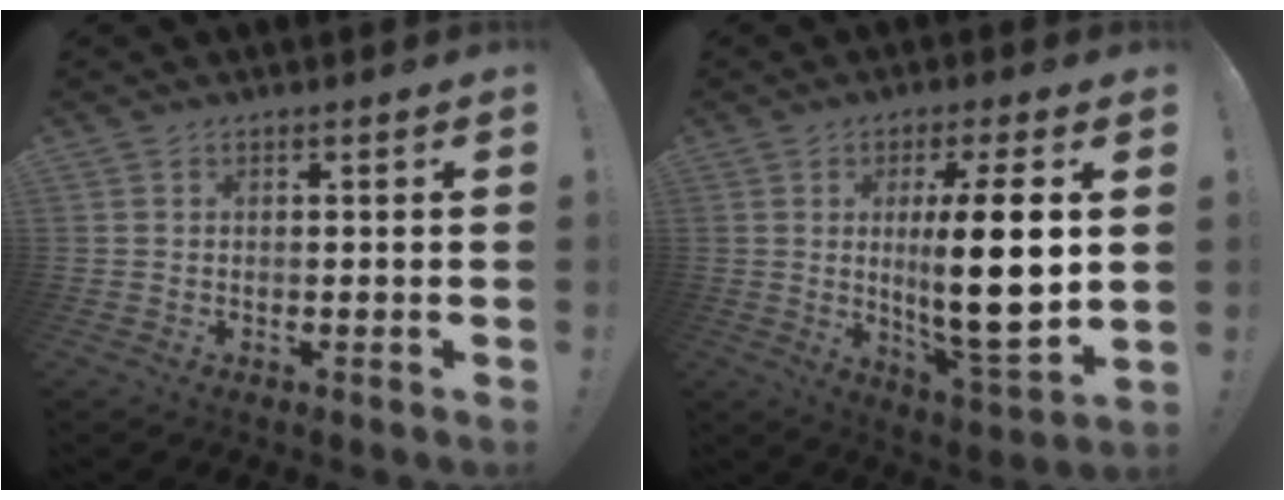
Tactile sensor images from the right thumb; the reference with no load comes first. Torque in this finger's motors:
{"motor_torque": [1.81, 3.19, 0.99, 0.78, 0.16]}